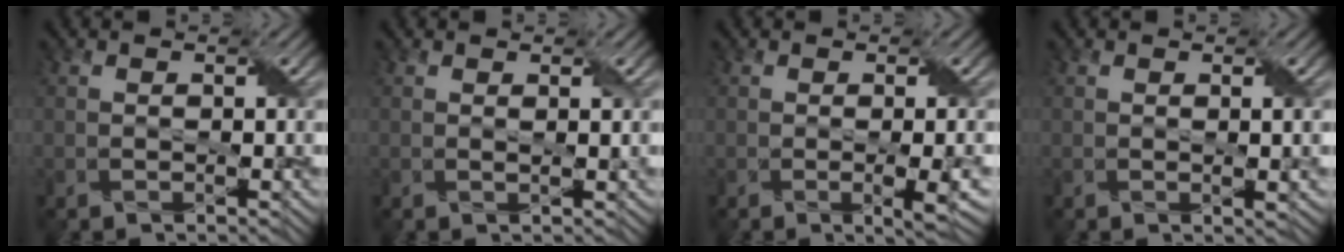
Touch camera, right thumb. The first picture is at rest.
{"total": 0.6, "force": [0.4, -0.1, 0.5], "torque": [-0.012, 0.001, 0.005]}
{"total": 2.8, "force": [-0.3, 0.4, 2.8], "torque": [-0.049, 0.001, -0.004]}
{"total": 1.4, "force": [0.3, 0.1, 1.4], "torque": [-0.024, 0.002, 0.005]}